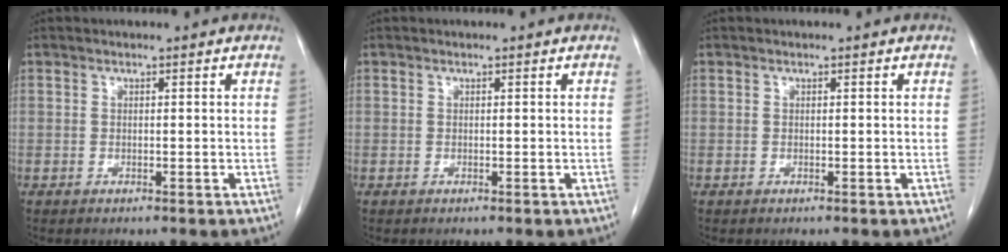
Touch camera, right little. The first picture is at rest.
{"total": 0.0}
{"total": 0.0}